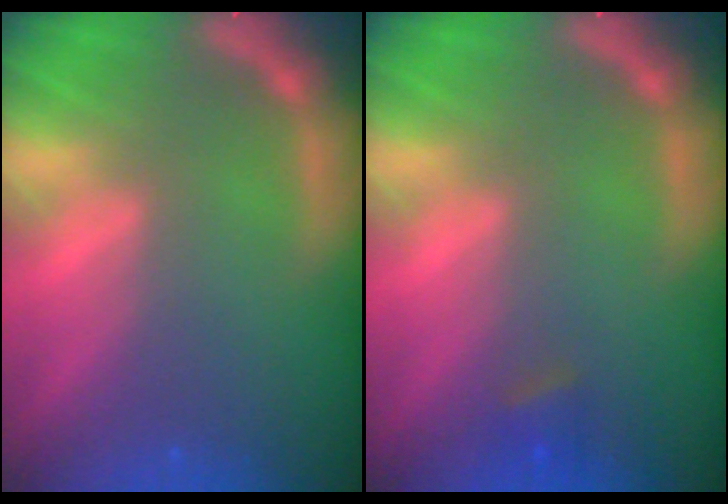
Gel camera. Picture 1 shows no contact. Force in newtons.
{"total": 1.4}